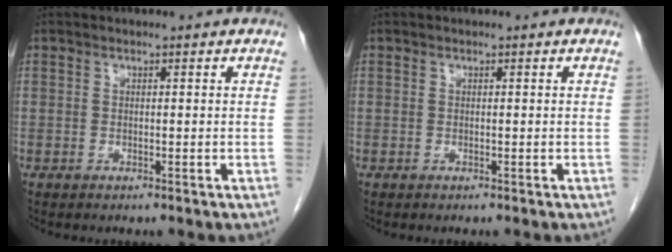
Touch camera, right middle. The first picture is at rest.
{"total": 0.0}